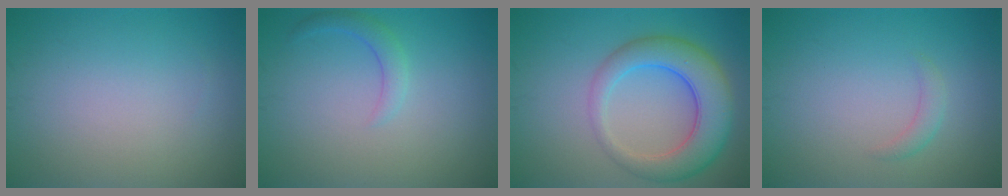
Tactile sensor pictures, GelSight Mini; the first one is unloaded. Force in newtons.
{"total": 1.6, "press": 1.6, "slide": 0.2}
{"total": 6.7, "press": 6.7, "slide": 0.2}
{"total": 1.2, "press": 1.2, "slide": 0.1}